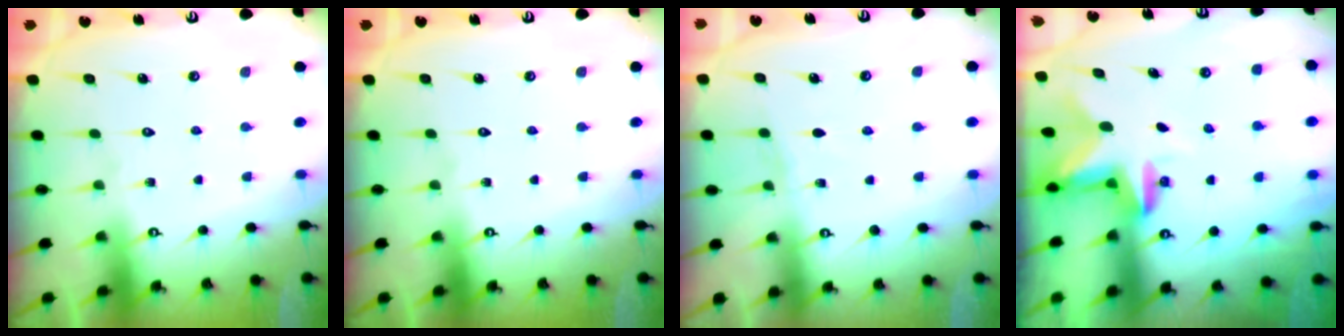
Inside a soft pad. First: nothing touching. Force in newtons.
{"total": 0.0}
{"total": 1.9, "press": 1.9, "slide": 0.3}
{"total": 2.7, "press": 2.6, "slide": 0.5}